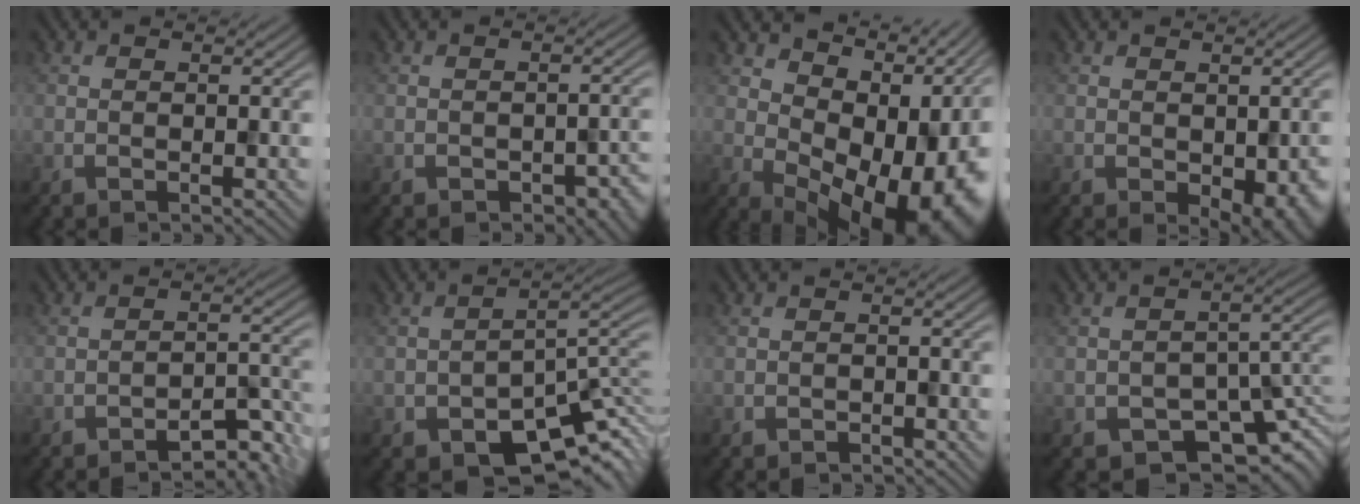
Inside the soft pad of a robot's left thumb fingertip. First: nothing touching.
{"total": 3.9, "force": [-2.4, 1.6, 2.7], "torque": [-0.023, -0.010, -0.010]}
{"total": 14.6, "force": [1.9, 9.6, 10.8], "torque": [-0.110, -0.017, 0.078]}
{"total": 4.7, "force": [-2.1, 2.5, 3.4], "torque": [-0.040, -0.027, 0.001]}
{"total": 4.9, "force": [-4.5, 0.1, 2.0], "torque": [-0.032, 0.018, -0.058]}
{"total": 8.6, "force": [-5.7, 3.9, 5.1], "torque": [-0.078, -0.024, -0.084]}
{"total": 1.3, "force": [-0.9, -0.2, -0.9], "torque": [0.023, 0.002, -0.015]}
{"total": 7.4, "force": [-5.1, 4.1, 3.6], "torque": [-0.037, -0.027, -0.070]}